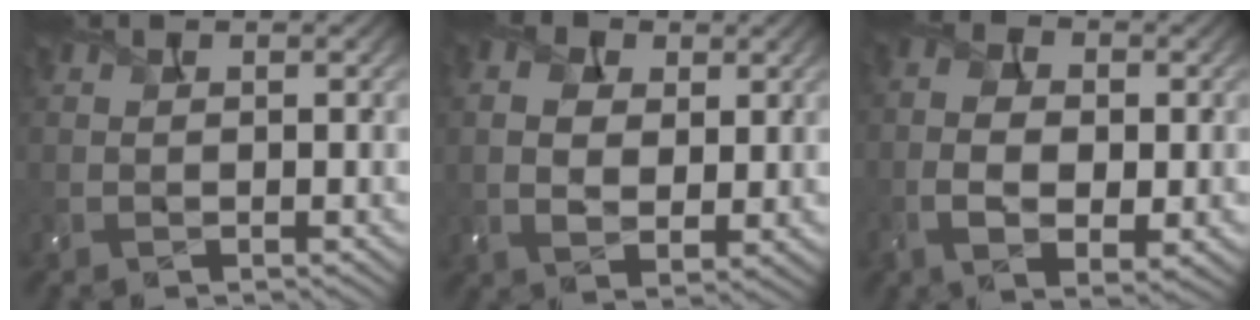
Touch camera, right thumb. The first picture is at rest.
{"total": 5.6, "force": [1.5, 3.6, 4.1], "torque": [-0.099, 0.004, 0.027]}
{"total": 7.4, "force": [-1.4, 4.2, 6.0], "torque": [-0.127, -0.008, -0.023]}